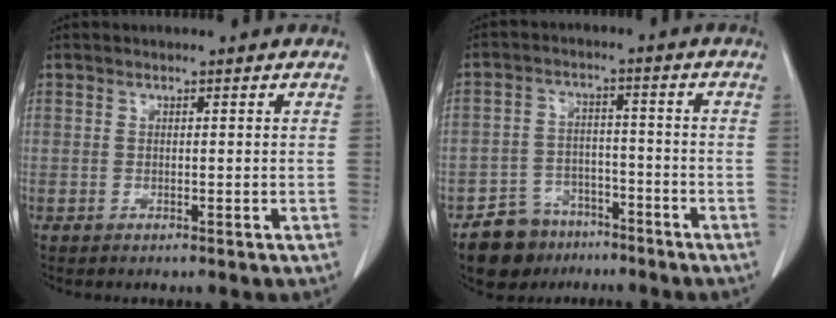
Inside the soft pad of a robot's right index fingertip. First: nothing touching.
{"total": 7.6, "force": [-5.6, 5.1, 0.9], "torque": [-0.012, 0.017, -0.090]}